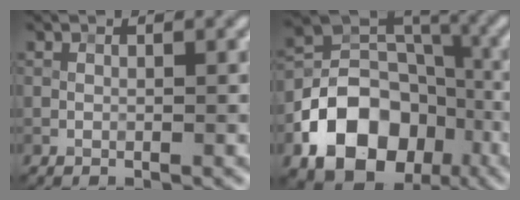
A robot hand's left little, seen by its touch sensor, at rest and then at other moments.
{"total": 12.1, "force": [-5.2, 8.9, 6.3], "torque": [-0.110, 0.003, -0.099]}